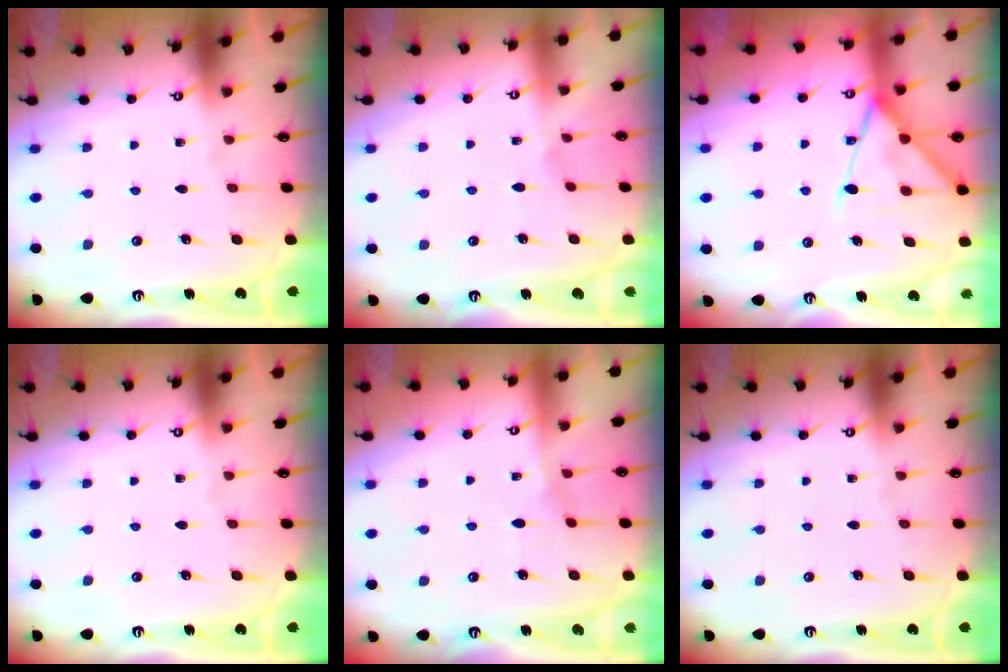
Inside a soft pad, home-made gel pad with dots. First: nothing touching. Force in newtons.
{"total": 3.7, "press": 3.6, "slide": 0.5}
{"total": 14.8, "press": 14.7, "slide": 1.2}
{"total": 0.0}
{"total": 5.9, "press": 5.9, "slide": 0.8}
{"total": 0.0}